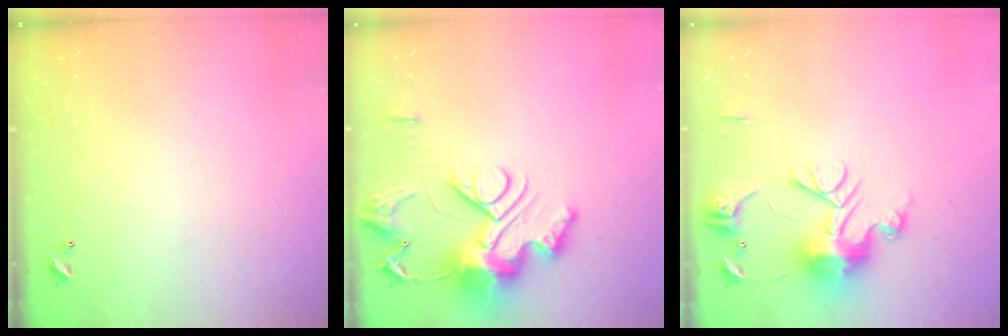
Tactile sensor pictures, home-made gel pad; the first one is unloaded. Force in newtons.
{"total": 18.2, "press": 18.1, "slide": 0.9}
{"total": 13.5, "press": 13.5, "slide": 1.0}